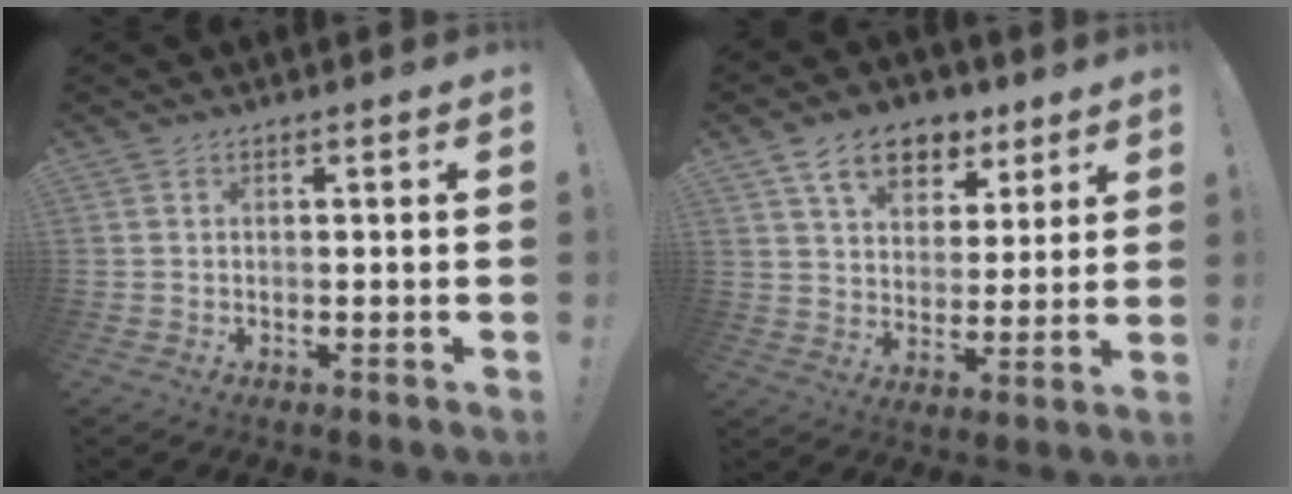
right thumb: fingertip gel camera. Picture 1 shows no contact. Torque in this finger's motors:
{"motor_torque": [0.50, 2.63, 1.02, 0.78, 0.04]}